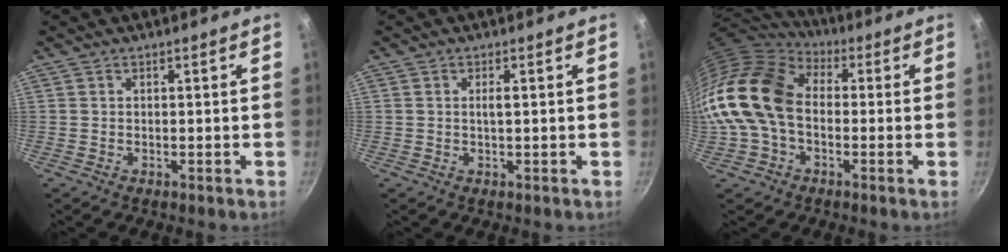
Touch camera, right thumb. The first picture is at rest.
{"total": 1.3, "force": [0.2, 0.2, 1.2], "torque": [-0.026, 0.001, 0.004]}
{"total": 18.0, "force": [-0.9, 12.6, 12.8], "torque": [-0.237, 0.040, -0.031]}